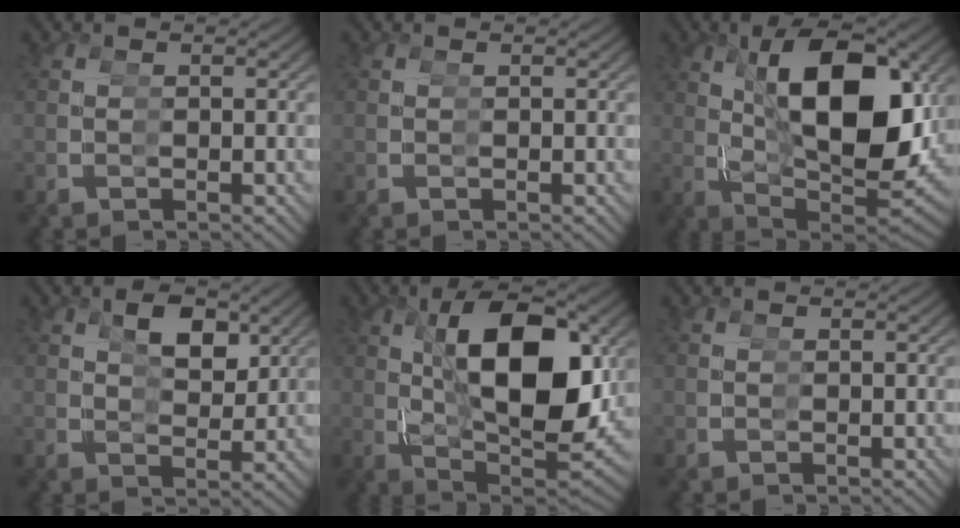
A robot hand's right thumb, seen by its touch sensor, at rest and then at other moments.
{"total": 0.0}
{"total": 15.4, "force": [1.4, 7.7, 13.2], "torque": [-0.224, -0.009, 0.044]}
{"total": 2.1, "force": [1.9, -0.8, 0.1], "torque": [0.021, 0.023, 0.028]}
{"total": 13.7, "force": [1.3, 6.5, 12.0], "torque": [-0.209, -0.004, 0.039]}
{"total": 0.0}